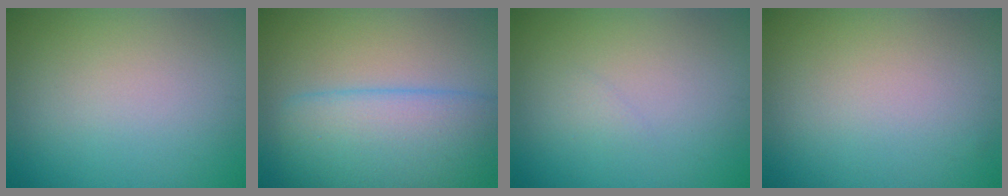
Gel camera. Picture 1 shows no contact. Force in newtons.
{"total": 7.0, "press": 7.0, "slide": 0.6}
{"total": 0.5, "press": 0.5, "slide": 0.1}
{"total": 0.0}